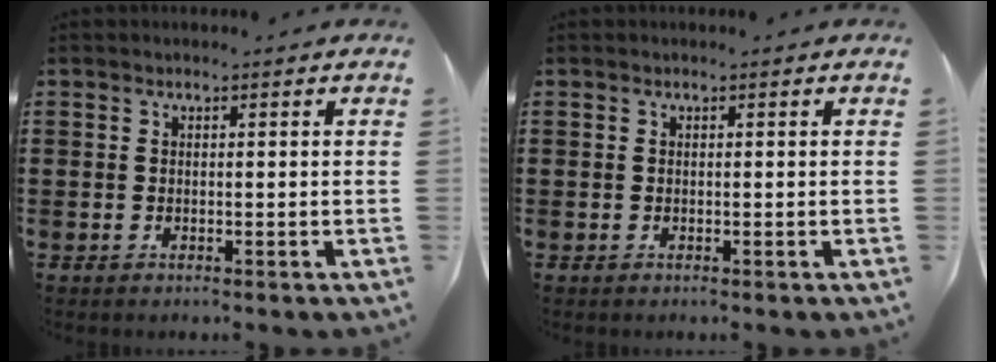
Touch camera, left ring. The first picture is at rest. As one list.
[{"total": 0.0}]